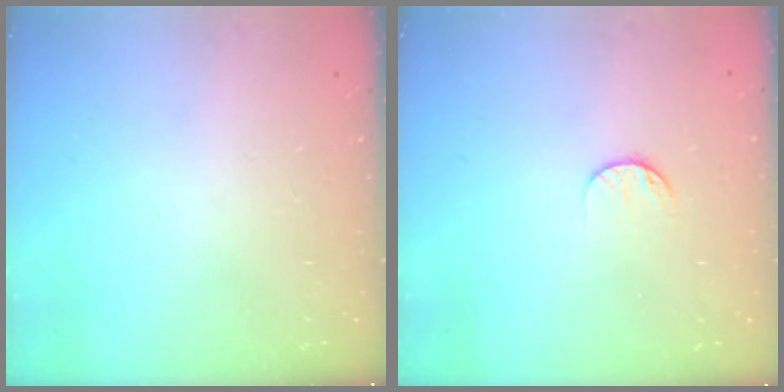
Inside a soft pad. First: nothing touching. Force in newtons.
{"total": 5.5, "press": 5.5, "slide": 0.6}